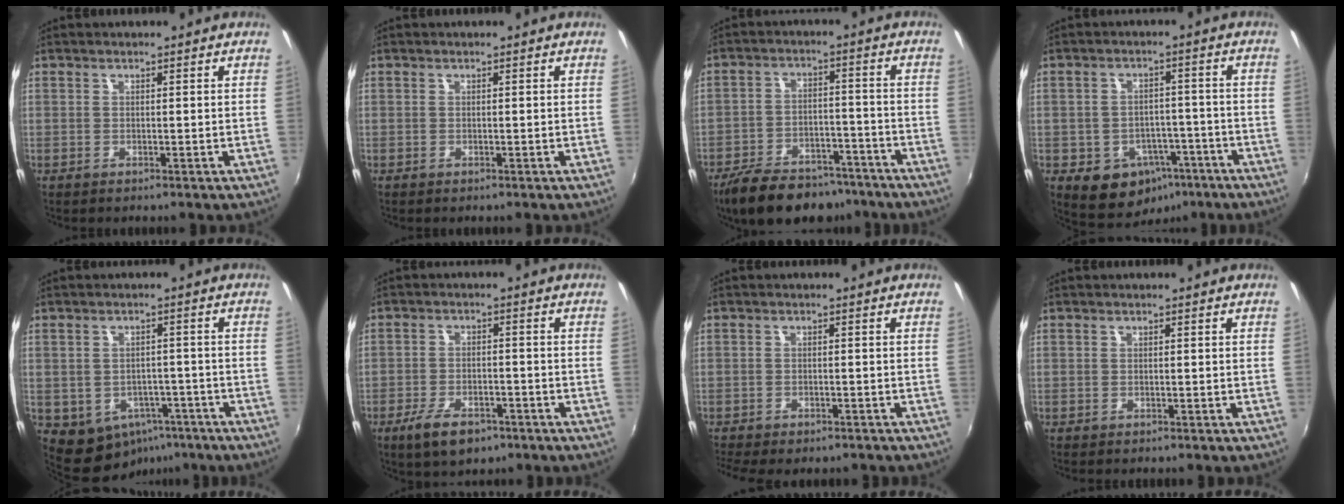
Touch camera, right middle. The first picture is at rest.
{"total": 0.0}
{"total": 17.0, "force": [-13.4, 7.3, 7.6], "torque": [-0.163, -0.003, -0.196]}
{"total": 10.9, "force": [-5.6, 8.2, 4.3], "torque": [-0.087, 0.022, -0.052]}
{"total": 8.7, "force": [-4.7, 6.7, 3.0], "torque": [-0.071, 0.005, -0.044]}
{"total": 7.9, "force": [-5.2, 3.5, 4.8], "torque": [-0.115, -0.012, -0.086]}
{"total": 8.3, "force": [-7.1, 2.4, 3.7], "torque": [-0.088, -0.028, -0.108]}
{"total": 0.7, "force": [-0.7, 0.1, 0.2], "torque": [-0.005, -0.004, -0.012]}